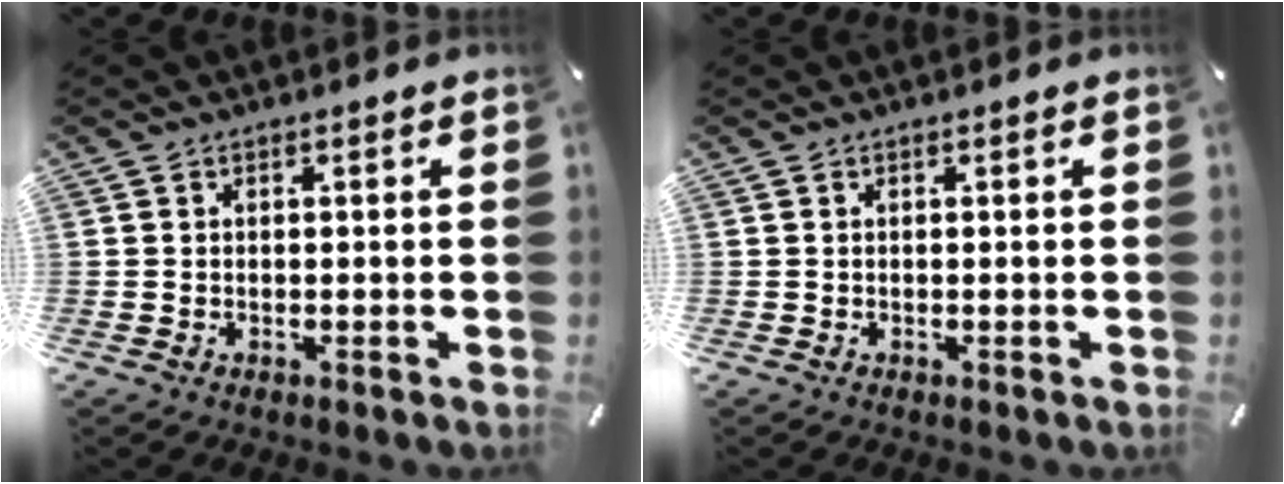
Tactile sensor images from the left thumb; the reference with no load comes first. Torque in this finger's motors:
{"motor_torque": [-0.32, 0.02, -0.13, -0.08, 0.00]}